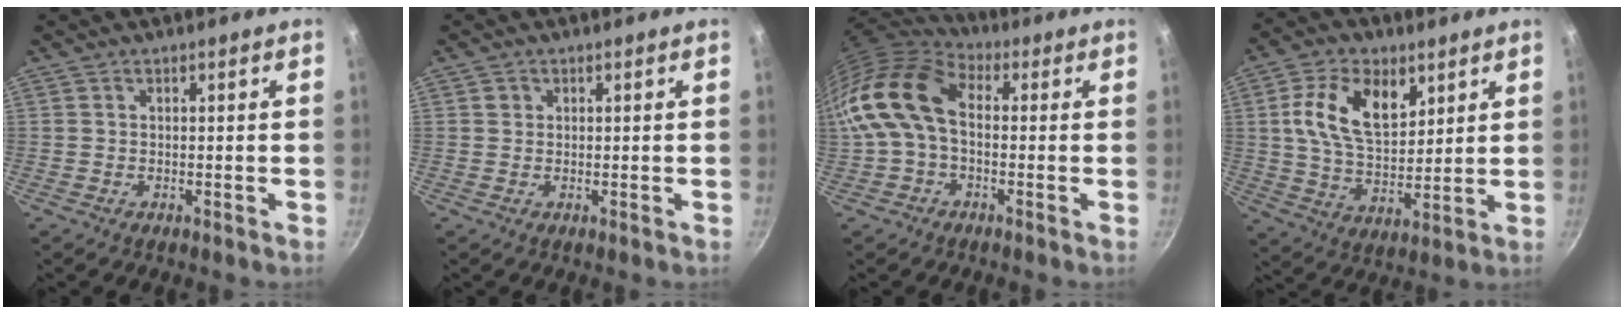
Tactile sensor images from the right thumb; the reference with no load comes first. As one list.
[{"total": 1.1, "force": [0.3, 1.0, 0.2], "torque": [0.000, 0.004, 0.004]}, {"total": 15.9, "force": [-0.1, 10.4, 12.0], "torque": [-0.230, 0.036, -0.018]}, {"total": 14.2, "force": [5.2, 8.6, 10.1], "torque": [-0.155, -0.022, 0.091]}]